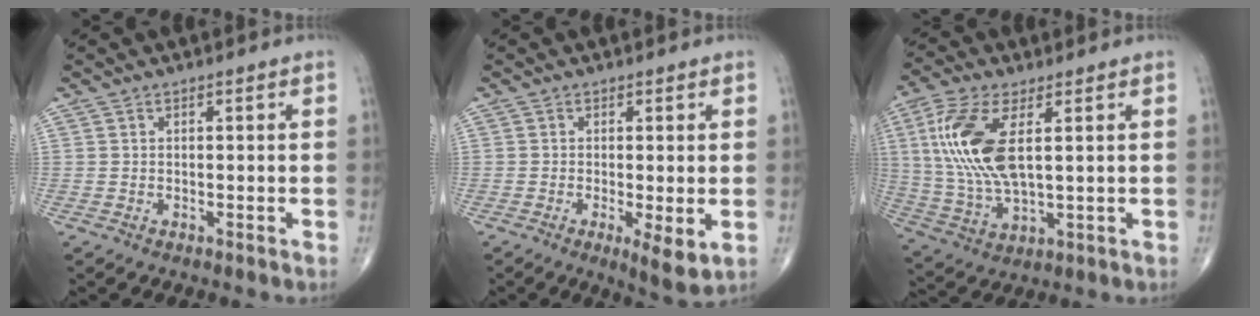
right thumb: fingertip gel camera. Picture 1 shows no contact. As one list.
[{"total": 5.3, "force": [-1.1, 1.3, 5.0], "torque": [-0.084, -0.018, -0.019]}, {"total": 15.2, "force": [3.4, 6.4, 13.4], "torque": [-0.302, -0.008, 0.071]}]